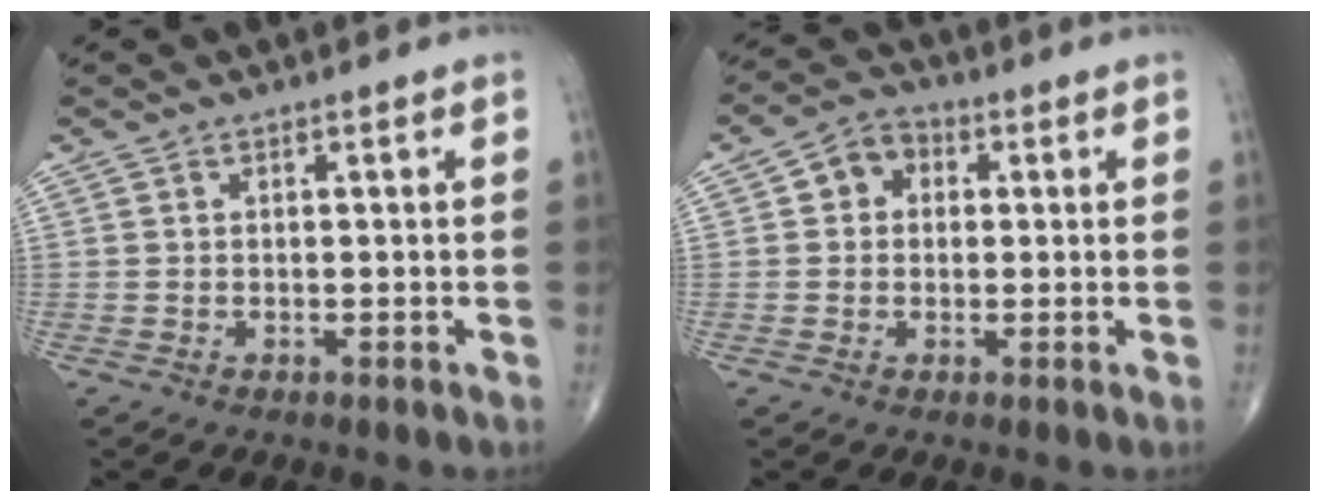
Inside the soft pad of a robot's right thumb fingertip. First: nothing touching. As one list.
[{"total": 5.4, "force": [0.9, 4.5, 2.9], "torque": [-0.025, 0.014, 0.004]}]